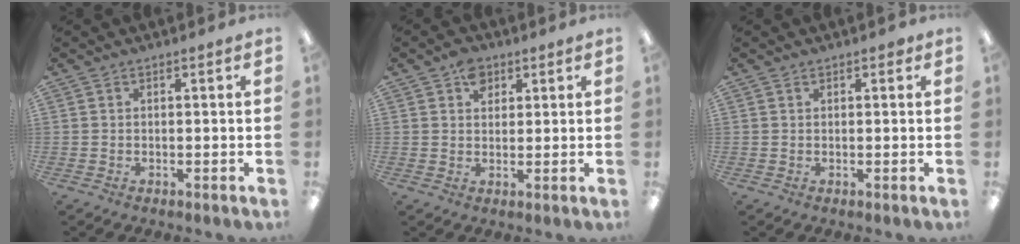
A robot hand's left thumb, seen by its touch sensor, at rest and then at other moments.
{"total": 4.7, "force": [2.4, 3.4, 2.1], "torque": [-0.023, -0.003, 0.041]}
{"total": 0.9, "force": [0.6, 0.6, 0.4], "torque": [-0.010, 0.002, 0.010]}